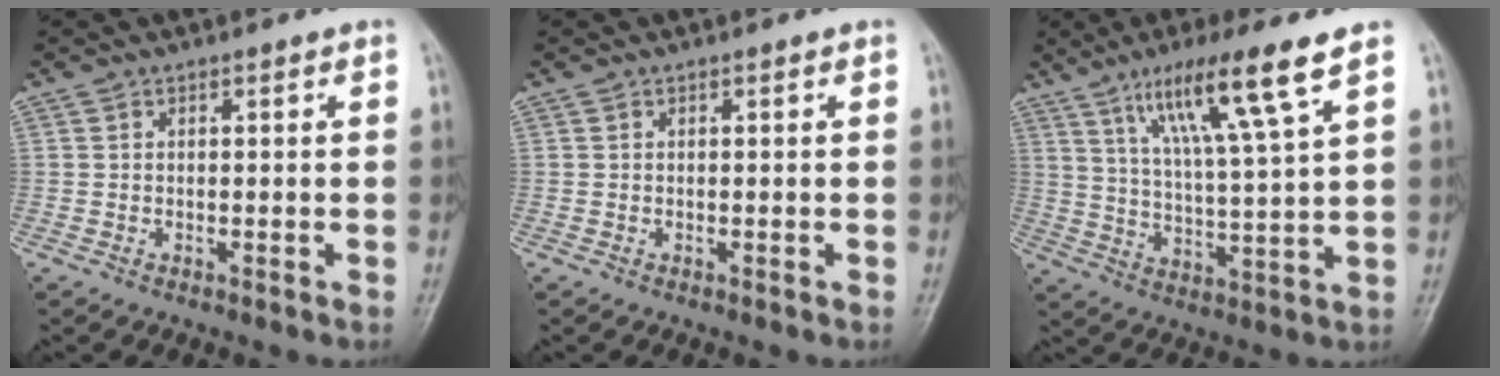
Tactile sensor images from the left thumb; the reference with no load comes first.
{"total": 0.0}
{"total": 14.1, "force": [8.0, 0.8, 11.5], "torque": [-0.205, -0.031, 0.145]}